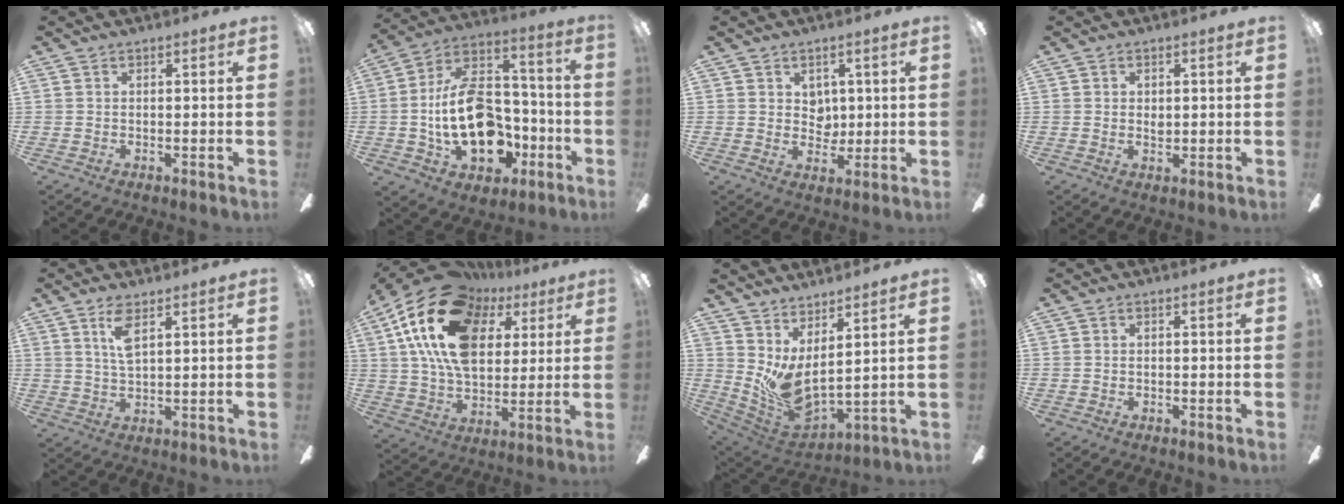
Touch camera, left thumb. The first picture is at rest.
{"total": 21.8, "force": [-3.5, 14.0, 16.4], "torque": [-0.318, 0.023, -0.047]}
{"total": 4.3, "force": [1.9, 3.5, 1.4], "torque": [-0.013, -0.005, 0.031]}
{"total": 1.9, "force": [0.2, 1.2, 1.4], "torque": [-0.020, 0.000, 0.002]}
{"total": 5.5, "force": [3.1, 1.7, 4.2], "torque": [-0.093, 0.002, 0.055]}
{"total": 23.2, "force": [9.2, 14.6, 15.6], "torque": [-0.300, -0.019, 0.159]}
{"total": 9.2, "force": [2.1, 4.7, 7.7], "torque": [-0.166, -0.042, 0.045]}
{"total": 0.0}